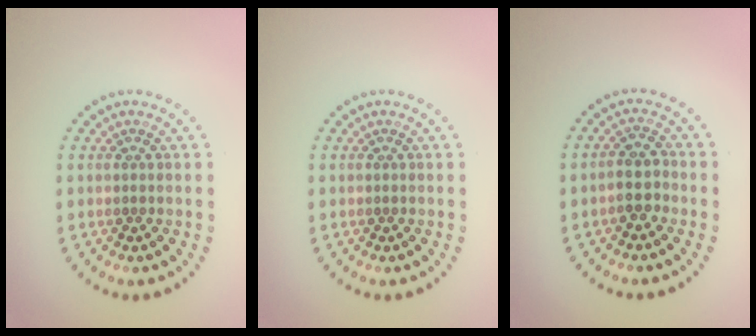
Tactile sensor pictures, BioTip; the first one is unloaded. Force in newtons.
{"total": 0.0}
{"total": 2.4, "press": 2.1, "slide": 1.0}